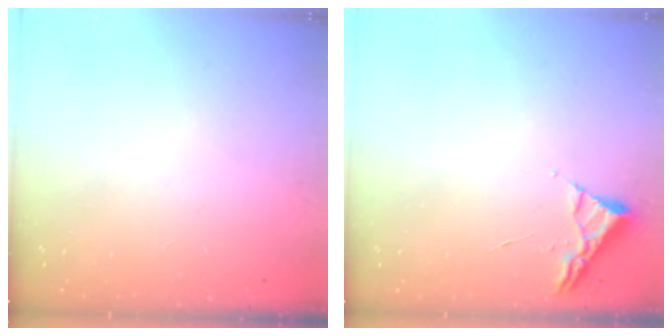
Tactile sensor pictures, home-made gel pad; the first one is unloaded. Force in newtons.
{"total": 3.1, "press": 3.0, "slide": 0.4}